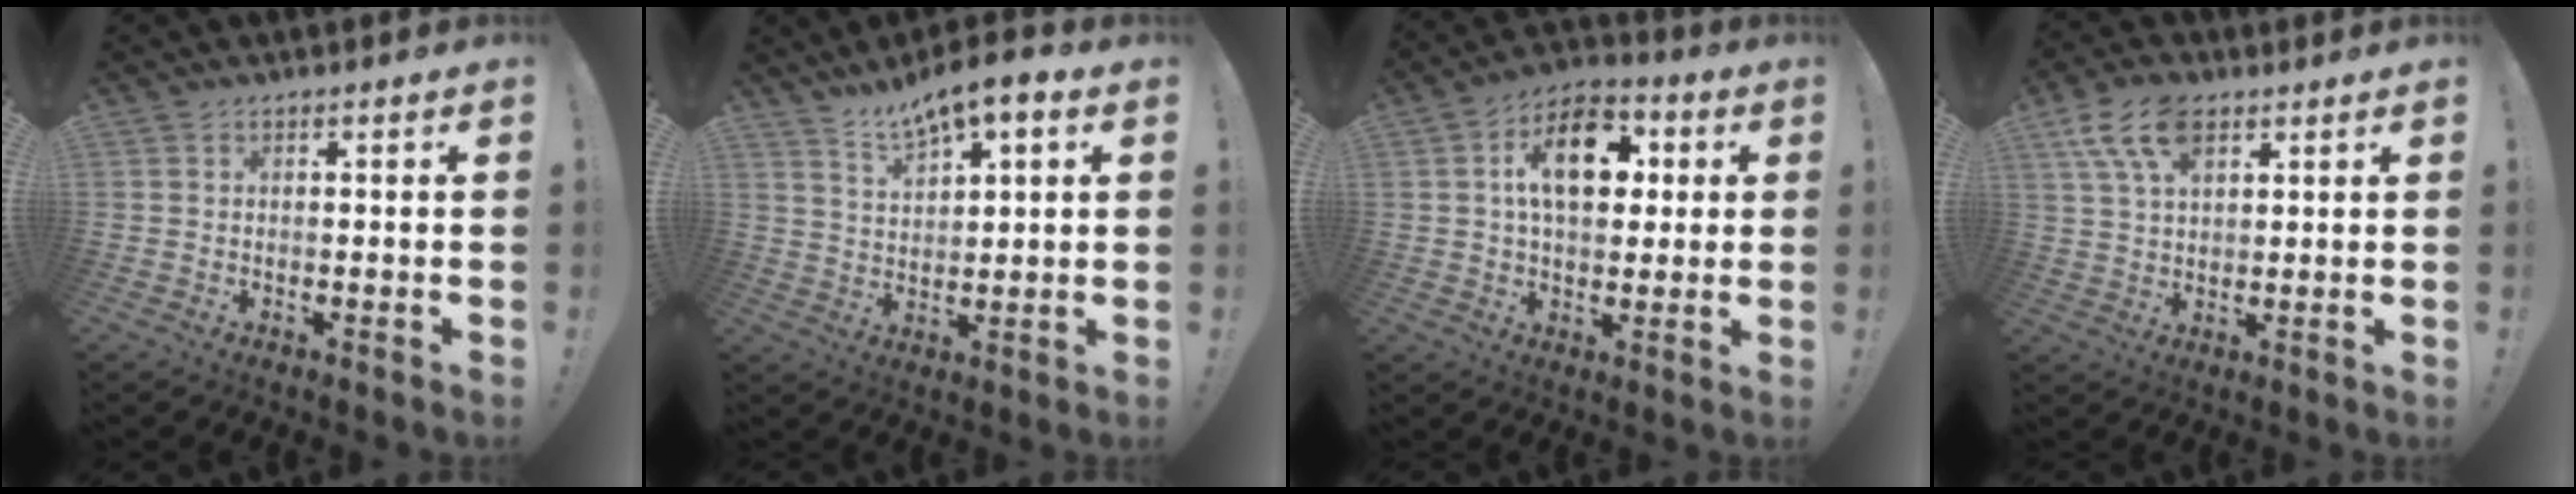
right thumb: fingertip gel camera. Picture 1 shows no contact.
{"total": 8.2, "force": [5.9, 2.8, 5.0], "torque": [-0.084, -0.030, 0.105]}
{"total": 15.1, "force": [3.7, 9.5, 11.2], "torque": [-0.155, 0.005, 0.066]}
{"total": 11.3, "force": [5.7, 6.3, 7.4], "torque": [-0.141, -0.006, 0.107]}